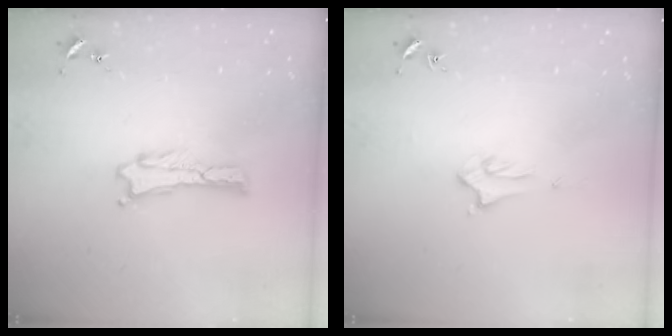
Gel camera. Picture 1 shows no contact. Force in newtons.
{"total": 1.9, "press": 1.9, "slide": 0.1}